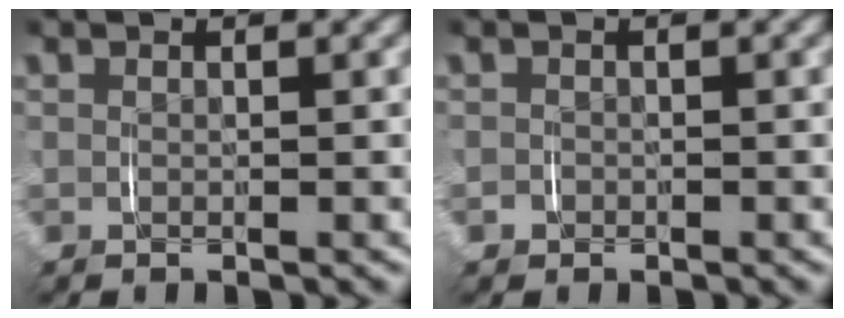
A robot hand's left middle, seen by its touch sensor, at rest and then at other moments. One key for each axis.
{"total": 0.8, "fx": -0.3, "fy": 0.7, "fz": 0.0, "tx": -0.002, "ty": -0.004, "tz": -0.007}